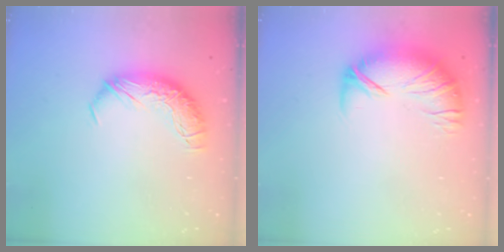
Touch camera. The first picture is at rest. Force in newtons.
{"total": 3.1, "press": 2.1, "slide": 2.3}